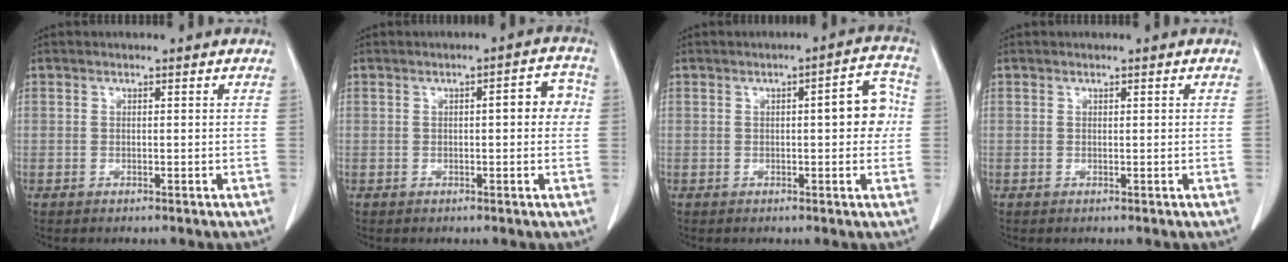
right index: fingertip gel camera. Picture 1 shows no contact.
{"total": 4.3, "force": [0.4, 1.3, 4.1], "torque": [-0.045, 0.017, 0.000]}
{"total": 6.0, "force": [0.4, 1.7, 5.8], "torque": [-0.069, 0.019, 0.001]}
{"total": 0.0}